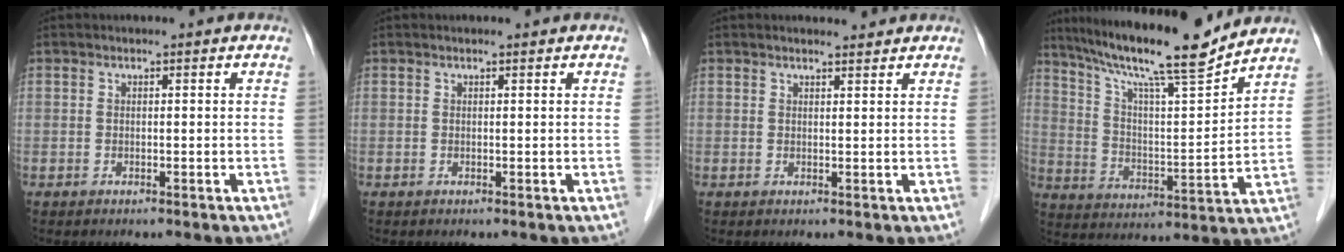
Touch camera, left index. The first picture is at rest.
{"total": 0.5, "force": [0.5, 0.0, 0.2], "torque": [-0.005, 0.004, 0.009]}
{"total": 2.6, "force": [2.5, 0.4, 0.6], "torque": [-0.014, 0.006, 0.035]}
{"total": 17.4, "force": [14.8, -0.2, 9.1], "torque": [-0.159, 0.000, 0.243]}